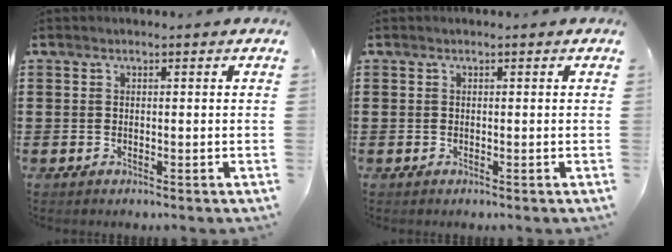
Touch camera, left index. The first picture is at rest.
{"total": 0.0}